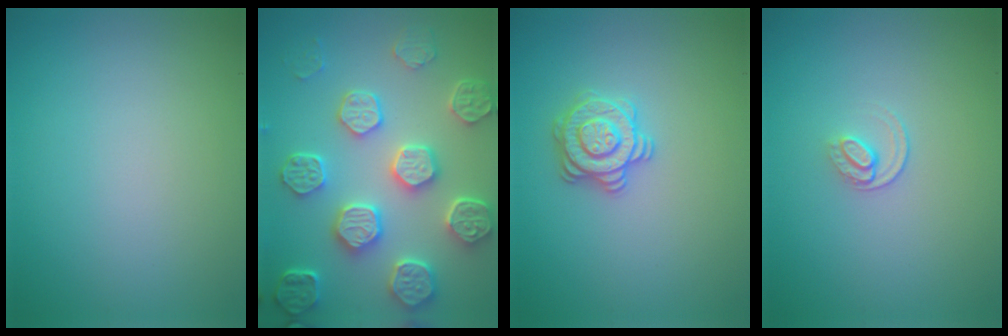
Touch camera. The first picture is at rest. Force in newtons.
{"total": 7.3, "press": 6.0, "slide": 4.0}
{"total": 2.9, "press": 2.8, "slide": 0.4}
{"total": 1.2, "press": 0.8, "slide": 0.9}